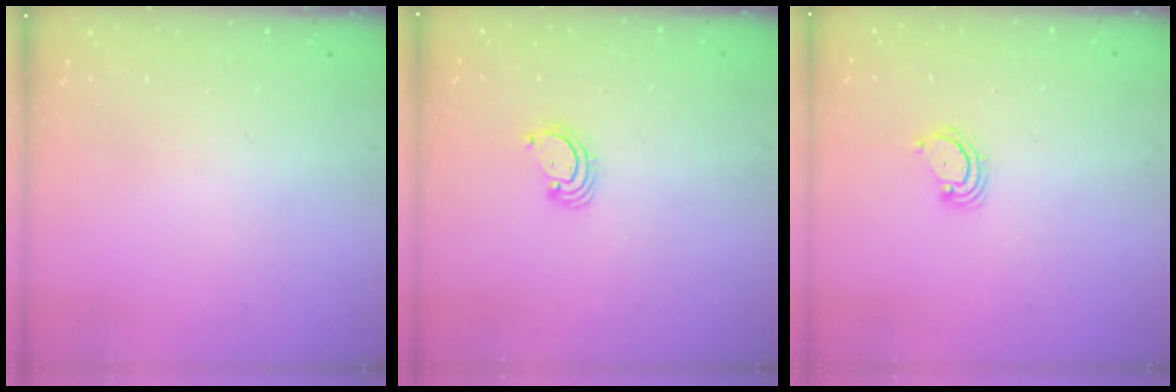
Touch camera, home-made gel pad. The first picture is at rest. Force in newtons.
{"total": 2.4, "press": 2.4, "slide": 0.2}
{"total": 2.9, "press": 2.9, "slide": 0.3}